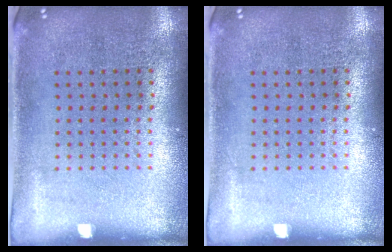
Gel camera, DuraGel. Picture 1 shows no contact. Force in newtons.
{"total": 0.0}